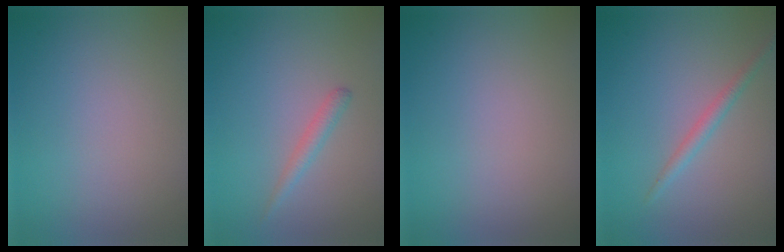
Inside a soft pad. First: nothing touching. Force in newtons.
{"total": 1.4, "press": 1.4, "slide": 0.0}
{"total": 0.0}
{"total": 1.5, "press": 1.5, "slide": 0.0}